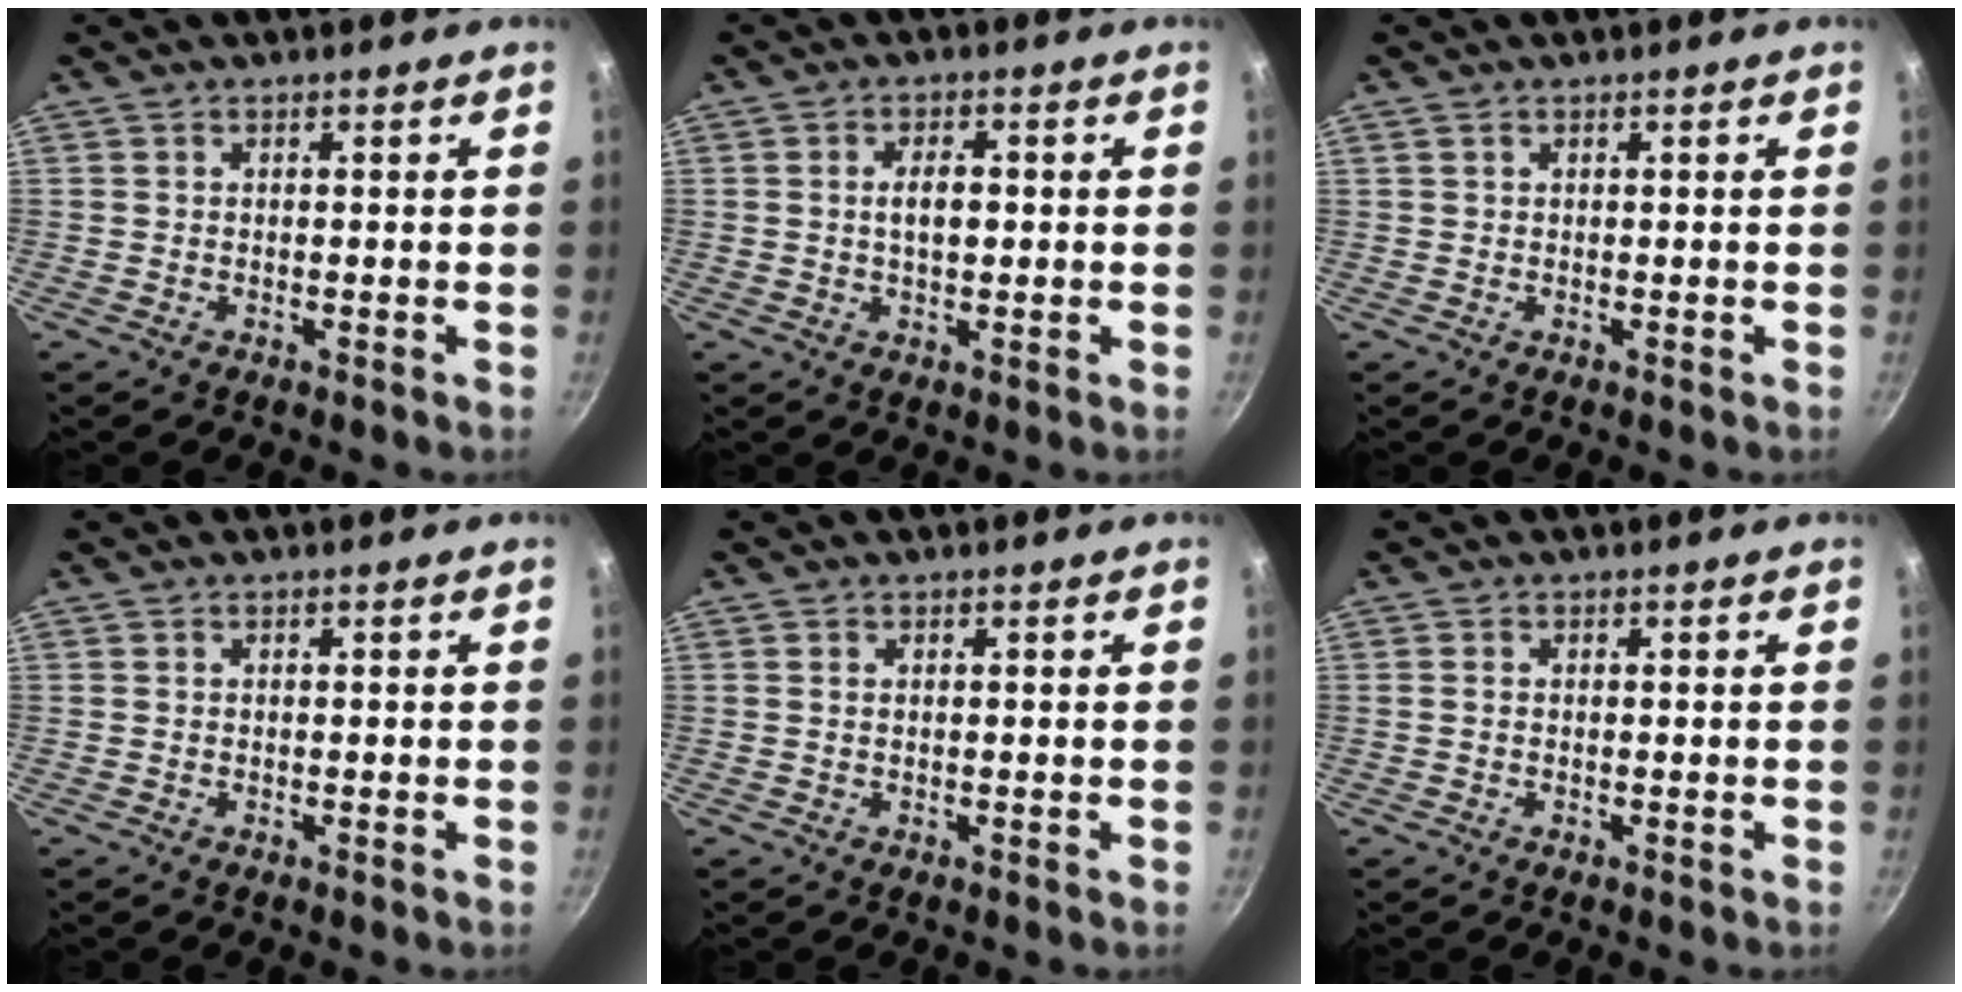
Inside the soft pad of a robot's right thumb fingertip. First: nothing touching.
{"total": 4.7, "force": [0.3, 2.5, 4.0], "torque": [-0.053, 0.008, 0.004]}
{"total": 0.6, "force": [0.3, 0.4, 0.3], "torque": [-0.005, 0.001, 0.006]}
{"total": 0.0}
{"total": 0.0}
{"total": 0.5, "force": [0.0, 0.4, 0.4], "torque": [-0.008, 0.002, -0.001]}